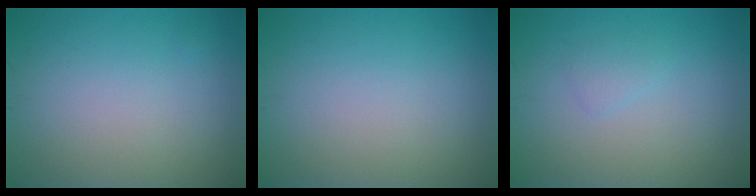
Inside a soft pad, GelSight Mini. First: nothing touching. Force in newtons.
{"total": 0.0}
{"total": 0.9, "press": 0.9, "slide": 0.1}